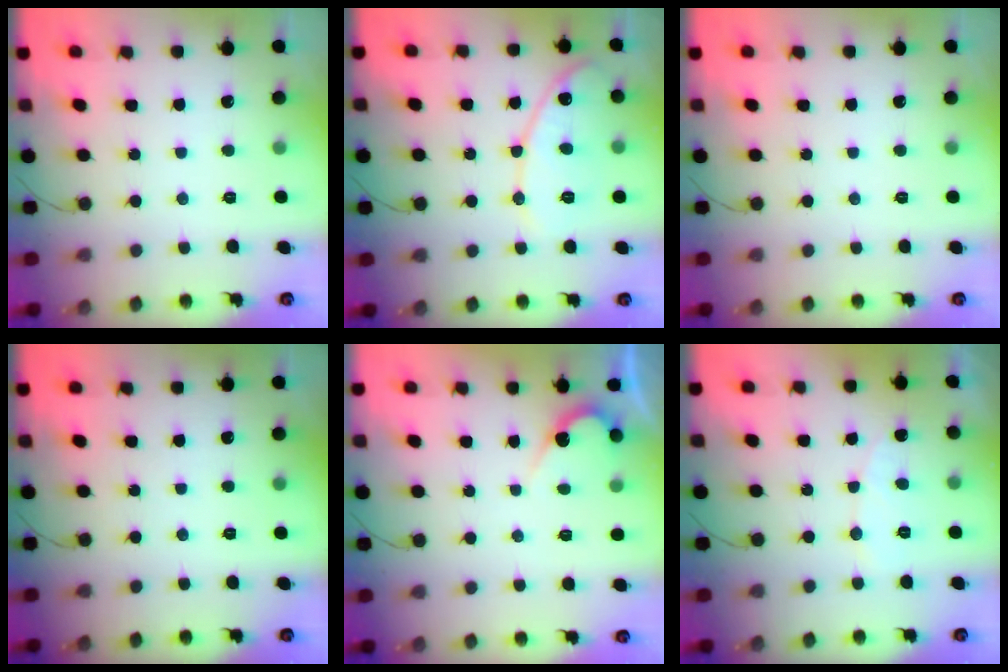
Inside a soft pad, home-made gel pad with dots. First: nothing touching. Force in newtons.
{"total": 12.2, "press": 12.1, "slide": 1.3}
{"total": 0.0}
{"total": 0.0}
{"total": 4.3, "press": 4.2, "slide": 0.3}
{"total": 6.5, "press": 6.5, "slide": 0.6}